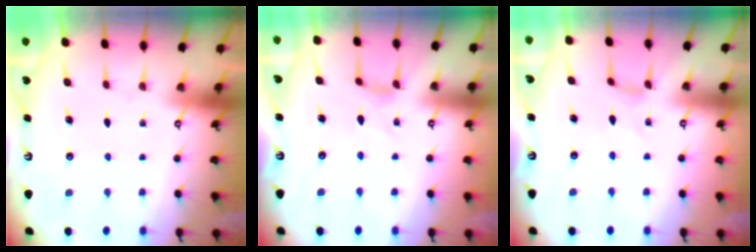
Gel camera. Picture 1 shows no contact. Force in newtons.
{"total": 2.5, "press": 2.4, "slide": 0.4}
{"total": 0.6, "press": 0.6, "slide": 0.2}